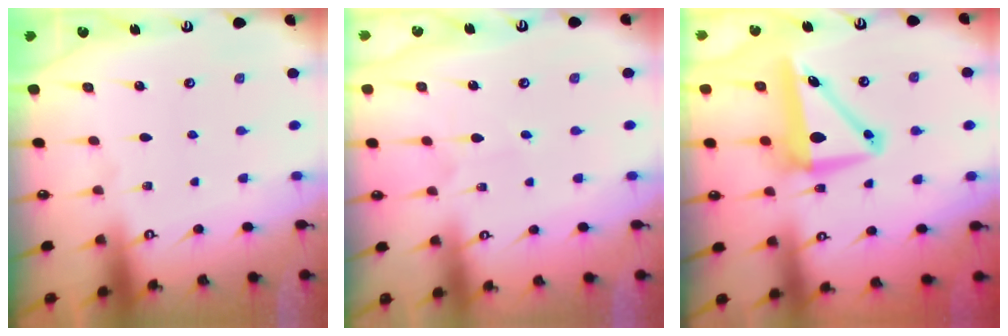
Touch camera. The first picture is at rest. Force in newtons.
{"total": 3.8, "press": 3.8, "slide": 0.5}
{"total": 9.6, "press": 9.1, "slide": 3.2}